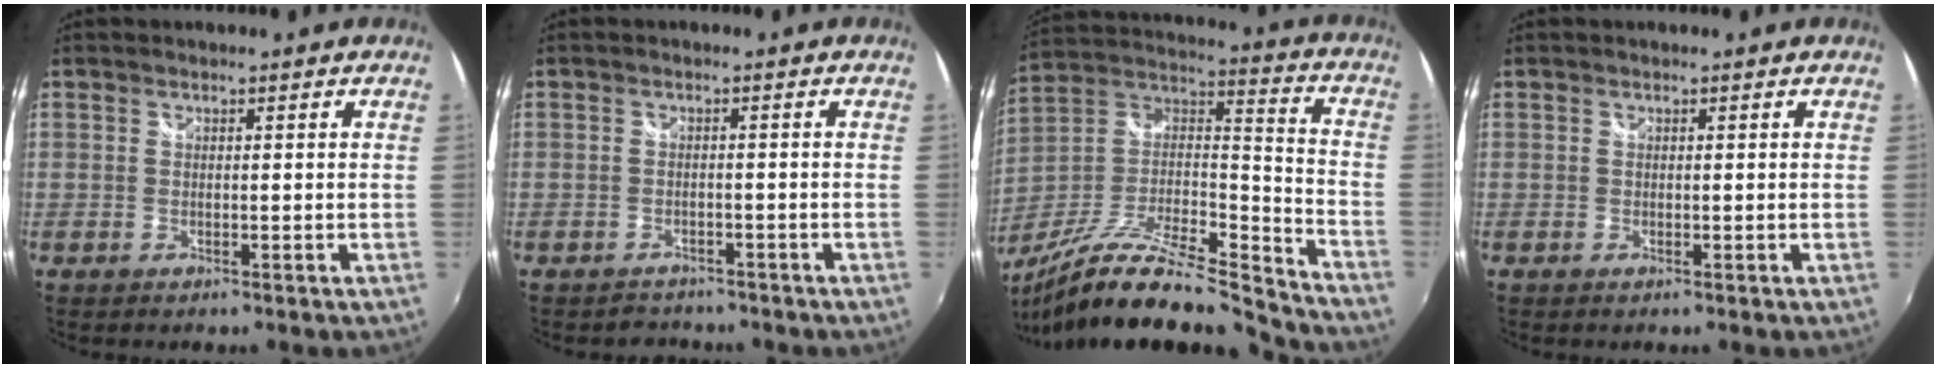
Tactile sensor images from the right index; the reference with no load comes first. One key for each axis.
{"total": 3.0, "fx": -2.6, "fy": 1.4, "fz": -0.2, "tx": -0.008, "ty": 0.001, "tz": -0.043}
{"total": 22.8, "fx": -19.3, "fy": 3.3, "fz": 11.7, "tx": -0.208, "ty": -0.020, "tz": -0.330}
{"total": 0.0}